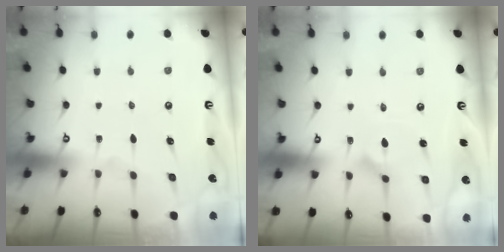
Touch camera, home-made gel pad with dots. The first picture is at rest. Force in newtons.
{"total": 2.8, "press": 2.8, "slide": 0.3}